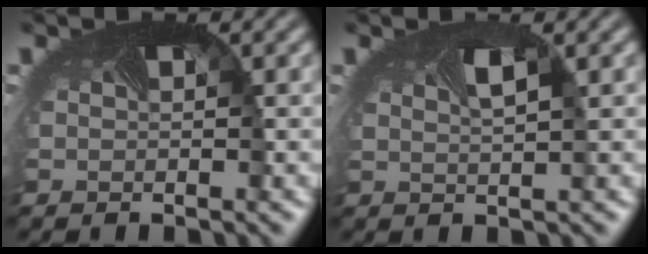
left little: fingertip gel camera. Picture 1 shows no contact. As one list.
[{"total": 1.1, "force": [0.6, 0.0, 1.0], "torque": [-0.013, 0.001, 0.010]}]